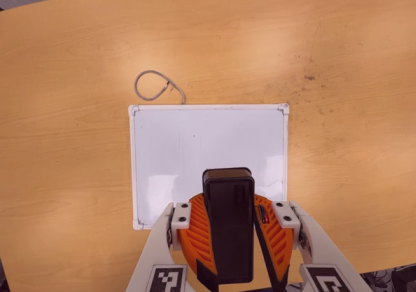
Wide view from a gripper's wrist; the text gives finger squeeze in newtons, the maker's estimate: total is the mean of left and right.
{"total": 11.3, "left": 11.0, "right": 11.5}